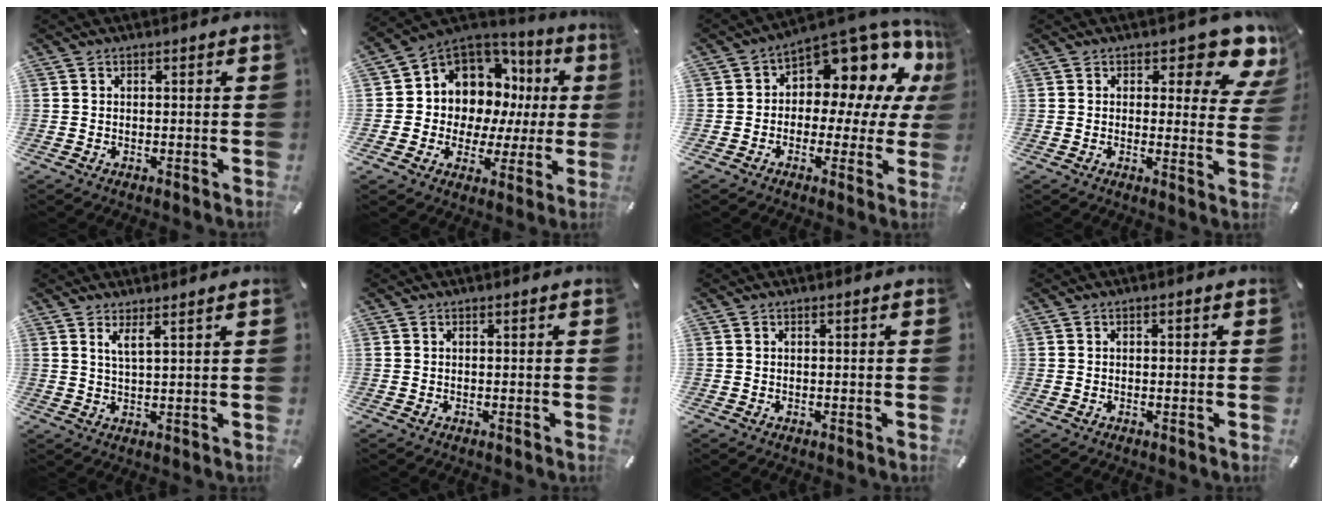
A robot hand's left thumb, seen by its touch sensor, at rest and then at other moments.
{"total": 9.9, "force": [4.1, 8.6, 2.6], "torque": [-0.052, -0.059, 0.087]}
{"total": 11.3, "force": [6.1, 6.7, 6.8], "torque": [-0.091, -0.072, 0.101]}
{"total": 9.5, "force": [6.4, 4.0, 5.9], "torque": [-0.056, -0.049, 0.104]}
{"total": 3.3, "force": [2.4, -0.1, 2.2], "torque": [-0.049, -0.007, 0.041]}
{"total": 0.0}
{"total": 0.0}
{"total": 0.7, "force": [0.1, 0.3, 0.7], "torque": [-0.011, 0.003, 0.000]}